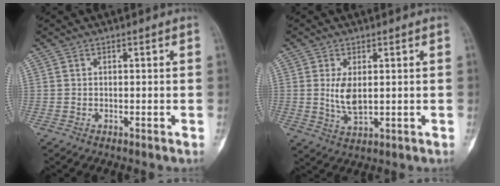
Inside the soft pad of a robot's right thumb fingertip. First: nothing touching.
{"total": 5.1, "force": [0.6, 2.4, 4.4], "torque": [-0.084, -0.014, 0.019]}